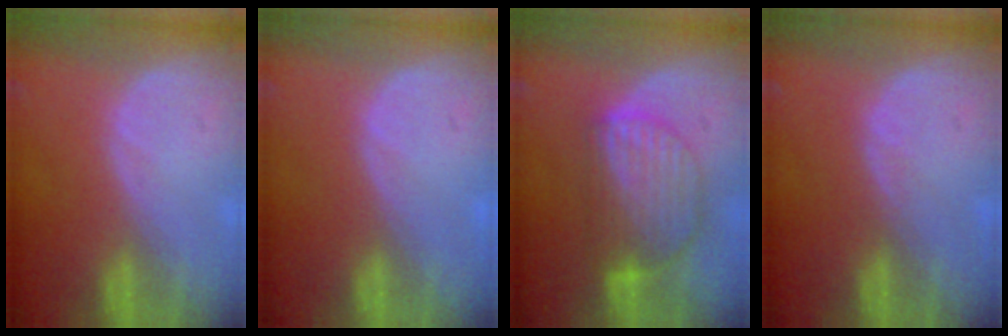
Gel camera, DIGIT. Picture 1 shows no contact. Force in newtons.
{"total": 0.6, "press": 0.1, "slide": 0.6}
{"total": 8.8, "press": 7.7, "slide": 4.2}
{"total": 0.5, "press": 0.5, "slide": 0.1}